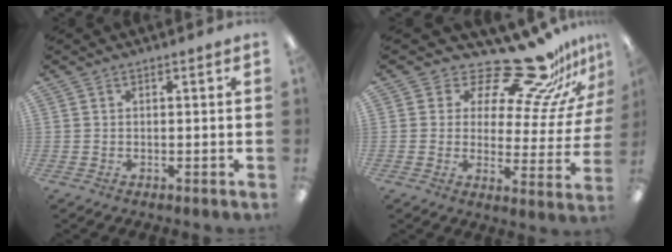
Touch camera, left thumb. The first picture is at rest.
{"total": 19.4, "force": [16.6, 5.3, 8.6], "torque": [-0.135, -0.127, 0.279]}